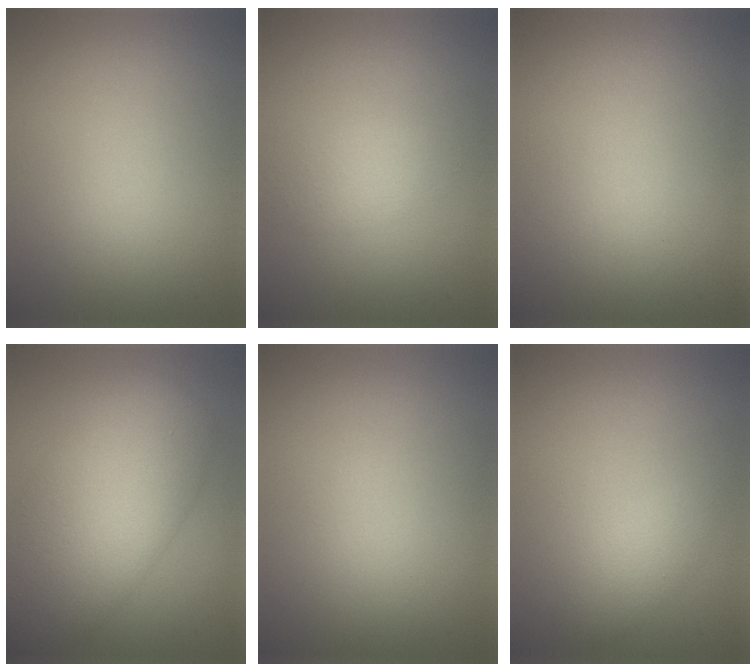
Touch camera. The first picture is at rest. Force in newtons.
{"total": 2.3, "press": 2.3, "slide": 0.0}
{"total": 0.0}
{"total": 10.9, "press": 10.9, "slide": 0.5}
{"total": 0.0}
{"total": 1.6, "press": 1.6, "slide": 0.0}